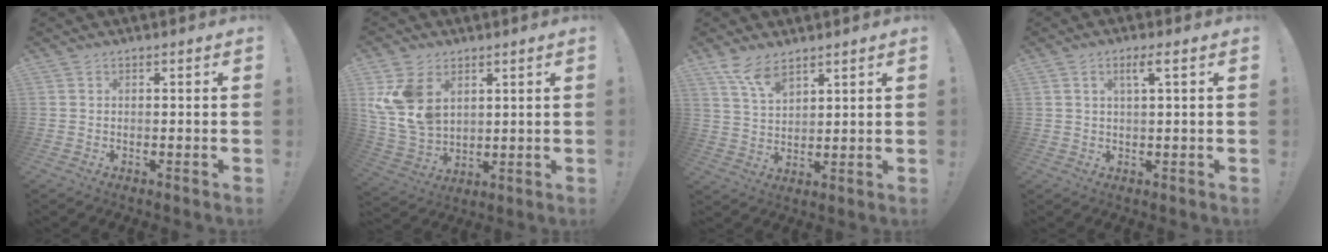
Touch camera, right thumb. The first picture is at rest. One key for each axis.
{"total": 12.7, "fx": 5.0, "fy": 9.3, "fz": 7.1, "tx": -0.146, "ty": -0.030, "tz": 0.102}
{"total": 7.8, "fx": 5.9, "fy": 2.8, "fz": 4.2, "tx": -0.074, "ty": -0.034, "tz": 0.109}
{"total": 3.5, "fx": 1.3, "fy": 0.3, "fz": 3.2, "tx": -0.059, "ty": 0.001, "tz": 0.018}